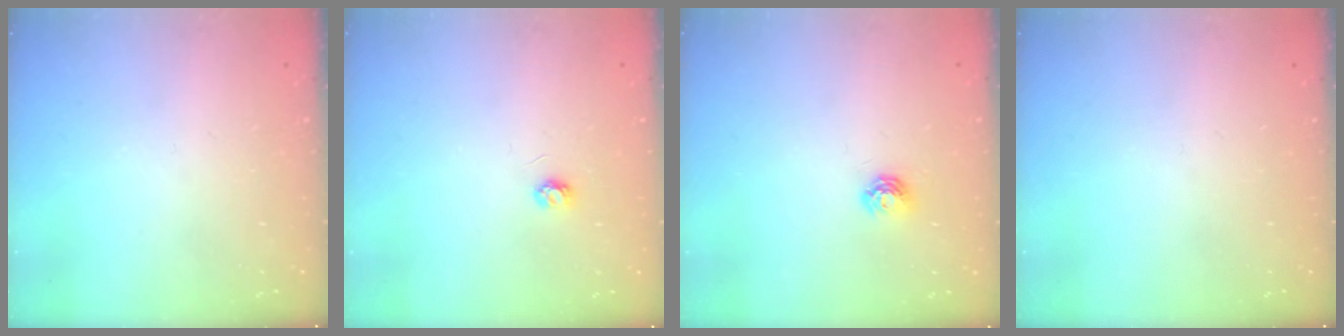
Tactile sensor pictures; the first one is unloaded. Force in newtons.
{"total": 3.2, "press": 3.2, "slide": 0.3}
{"total": 5.1, "press": 5.1, "slide": 0.5}
{"total": 0.0}